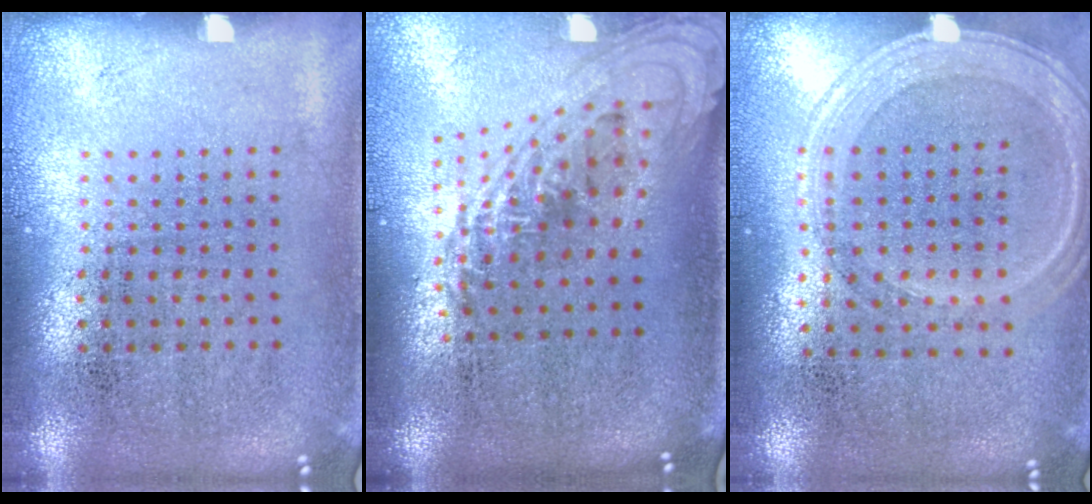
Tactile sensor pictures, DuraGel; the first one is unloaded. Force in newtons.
{"total": 2.2, "press": 1.6, "slide": 1.5}
{"total": 1.2, "press": 1.1, "slide": 0.4}